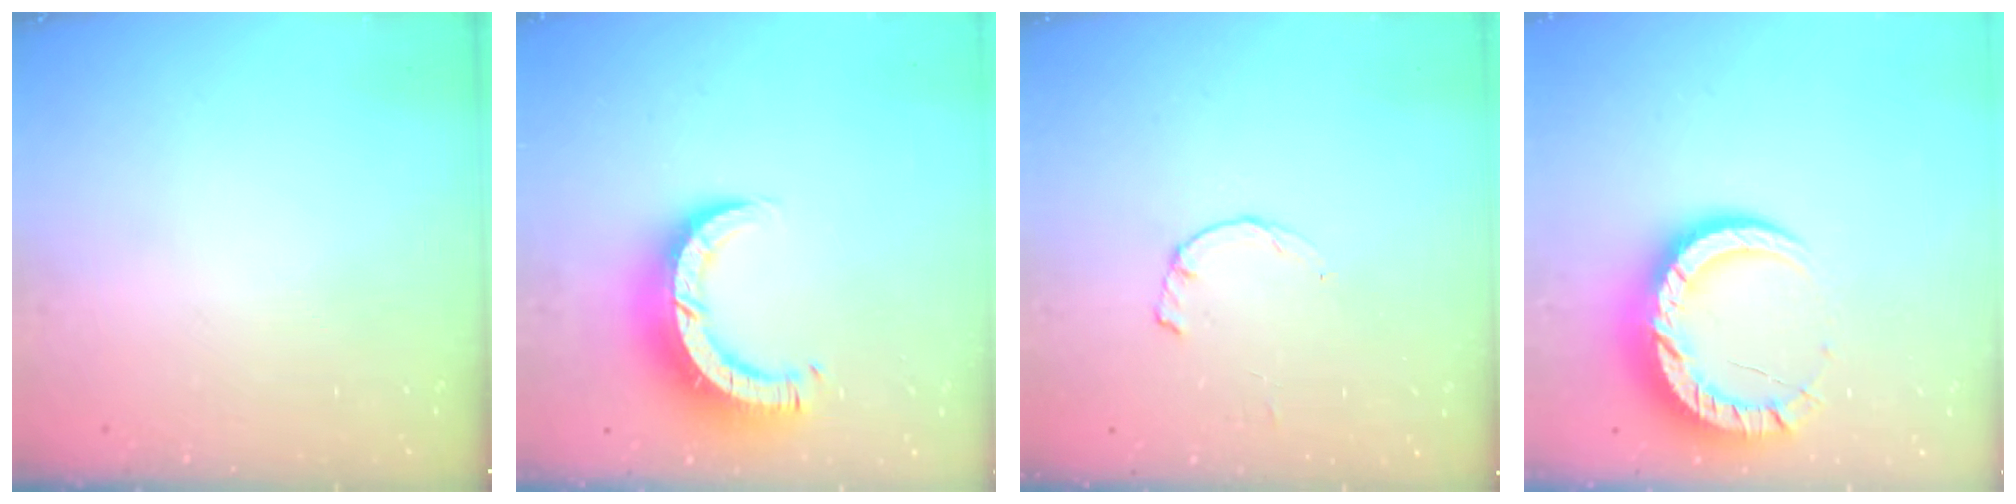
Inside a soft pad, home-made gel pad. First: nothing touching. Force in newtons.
{"total": 10.0, "press": 9.9, "slide": 1.2}
{"total": 1.2, "press": 1.2, "slide": 0.3}
{"total": 13.4, "press": 13.4, "slide": 1.1}